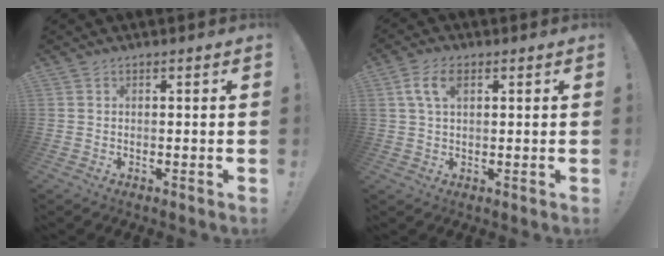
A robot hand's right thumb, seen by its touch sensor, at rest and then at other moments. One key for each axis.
{"total": 6.3, "fx": 2.3, "fy": 3.1, "fz": 4.9, "tx": -0.102, "ty": 0.003, "tz": 0.041}